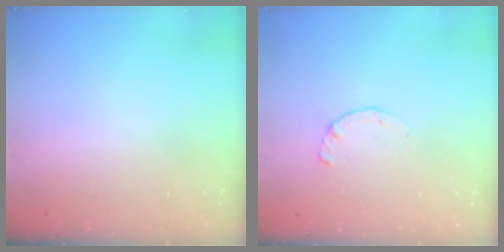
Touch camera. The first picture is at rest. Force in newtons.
{"total": 1.7, "press": 1.7, "slide": 0.3}